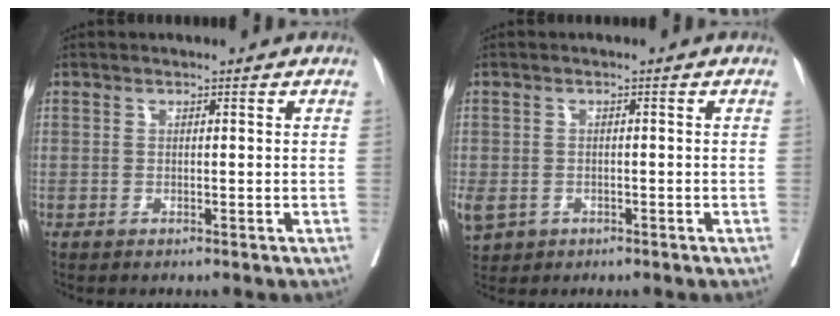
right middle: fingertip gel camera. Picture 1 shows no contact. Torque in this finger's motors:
{"motor_torque": [1.28, -0.86, 0.94, 0.21]}